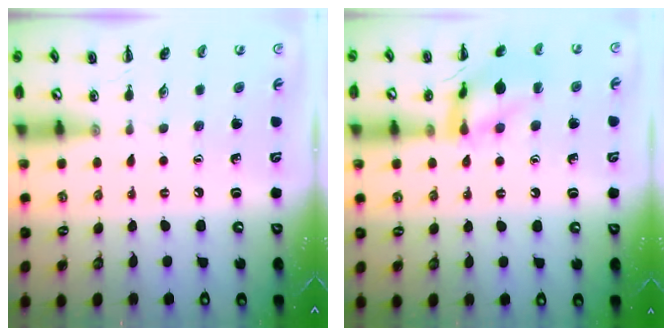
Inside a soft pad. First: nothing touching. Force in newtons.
{"total": 12.6, "press": 12.6, "slide": 1.3}